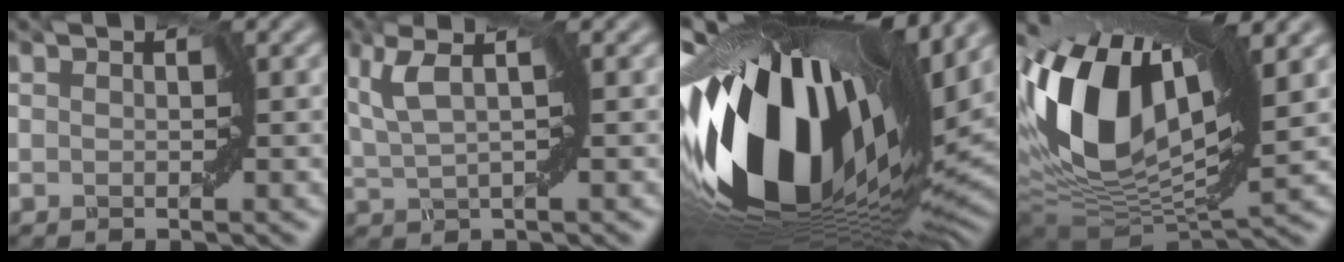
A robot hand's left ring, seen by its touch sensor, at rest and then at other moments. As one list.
[{"total": 2.7, "force": [1.3, -0.2, 2.3], "torque": [-0.063, 0.006, 0.036]}, {"total": 17.9, "force": [1.2, 9.1, 15.4], "torque": [-0.299, -0.034, 0.021]}, {"total": 14.9, "force": [4.1, 7.4, 12.3], "torque": [-0.271, 0.022, 0.069]}]